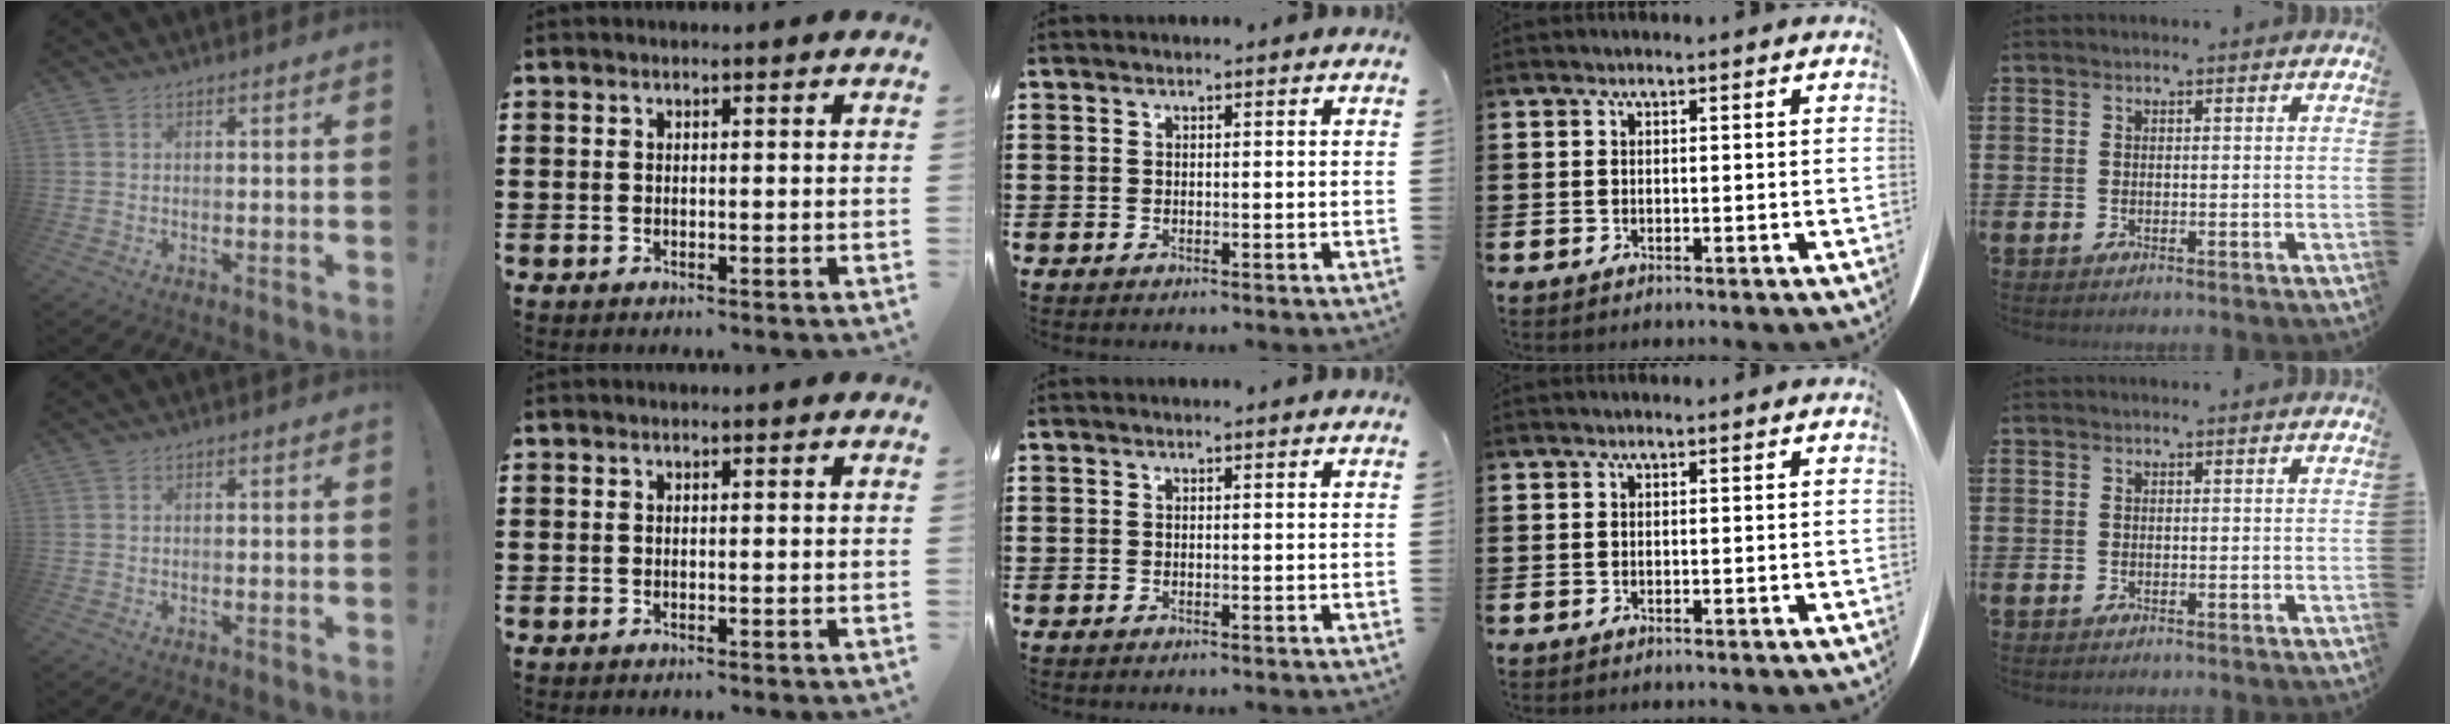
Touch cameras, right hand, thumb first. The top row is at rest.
{}